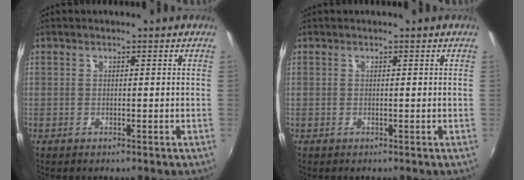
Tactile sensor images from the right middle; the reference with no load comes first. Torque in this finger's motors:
{"motor_torque": [-0.01, -0.12, 0.01, 0.00]}